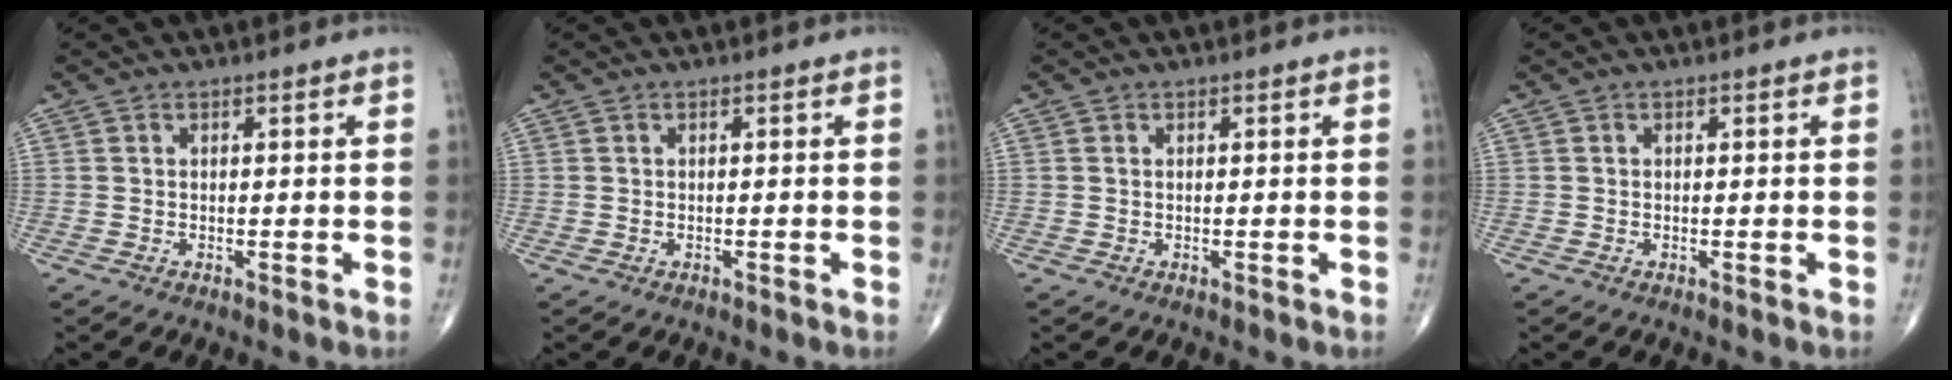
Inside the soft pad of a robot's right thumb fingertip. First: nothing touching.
{"total": 0.0}
{"total": 0.0}
{"total": 0.0}